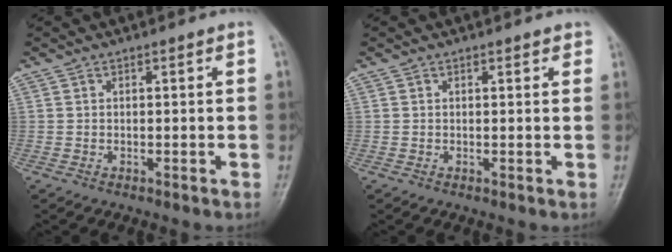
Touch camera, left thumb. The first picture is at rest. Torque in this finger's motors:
{"motor_torque": [-0.09, 0.01, -0.05, -0.10, 0.02]}